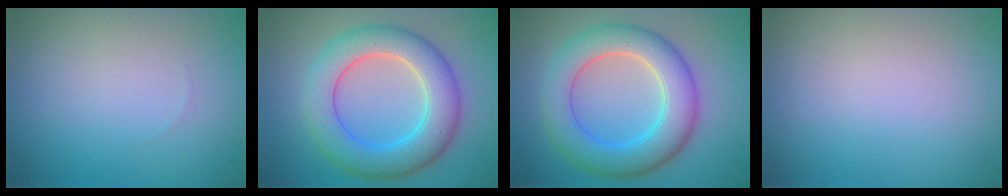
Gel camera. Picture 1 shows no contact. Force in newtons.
{"total": 7.3, "press": 7.3, "slide": 0.5}
{"total": 7.2, "press": 7.2, "slide": 0.3}
{"total": 0.0}